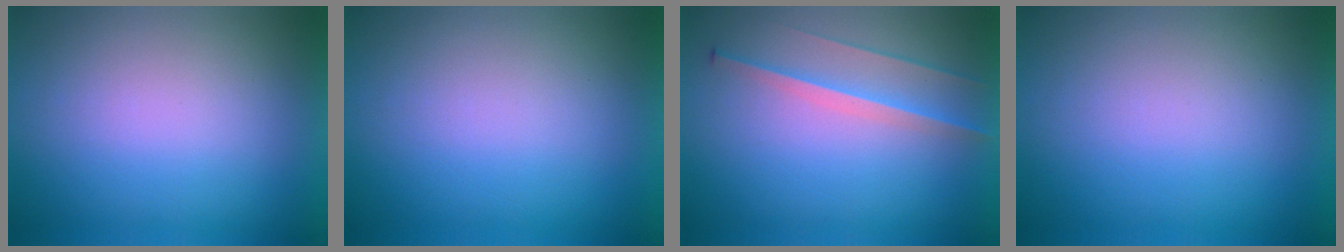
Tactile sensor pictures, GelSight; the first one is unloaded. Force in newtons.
{"total": 0.0}
{"total": 2.7}
{"total": 0.0}